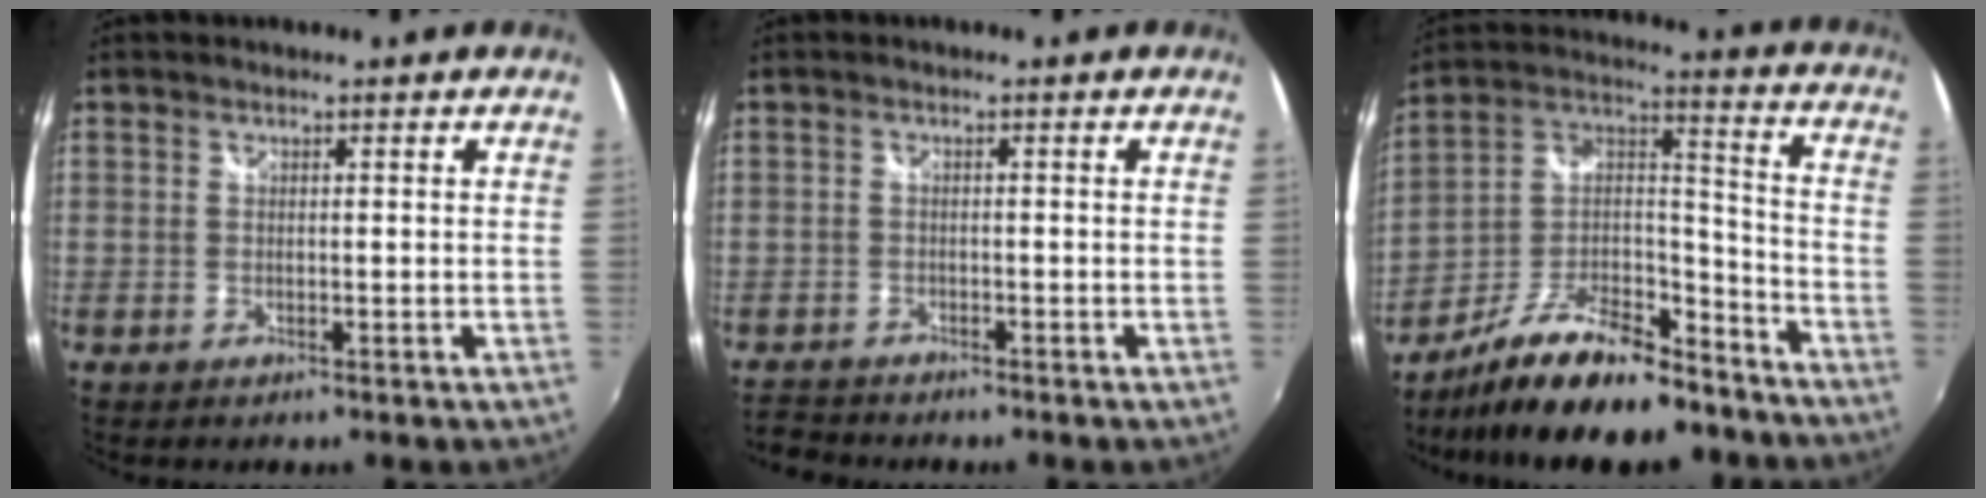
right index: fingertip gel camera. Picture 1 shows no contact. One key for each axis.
{"total": 3.2, "fx": -2.9, "fy": 1.3, "fz": 0.2, "tx": -0.020, "ty": -0.003, "tz": -0.061}
{"total": 21.4, "fx": -16.0, "fy": 7.8, "fz": 12.0, "tx": -0.227, "ty": 0.013, "tz": -0.255}